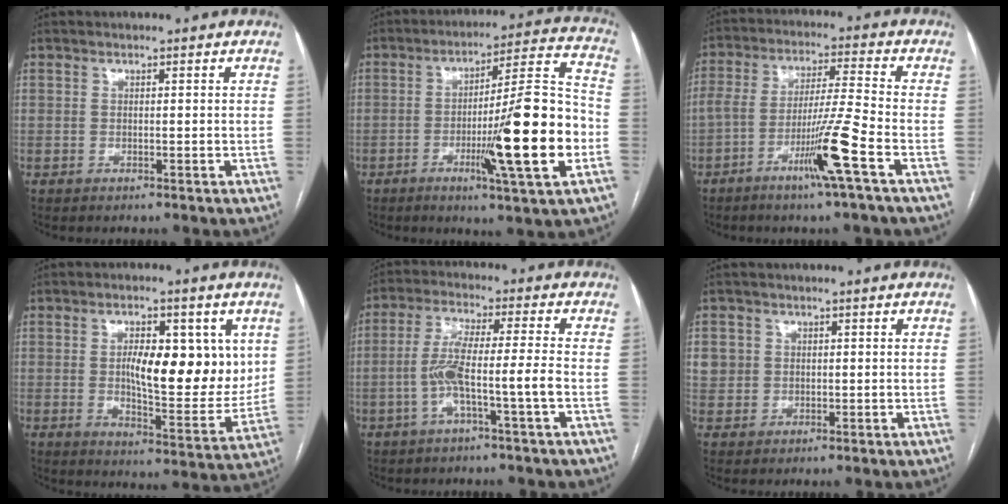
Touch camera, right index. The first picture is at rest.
{"total": 18.2, "force": [-4.9, 0.0, 17.5], "torque": [-0.270, -0.007, -0.078]}
{"total": 10.3, "force": [-5.1, -1.5, 8.8], "torque": [-0.170, -0.005, -0.098]}
{"total": 14.1, "force": [2.8, 5.2, 12.8], "torque": [-0.176, 0.002, 0.050]}
{"total": 9.4, "force": [-2.9, -0.9, 8.9], "torque": [-0.181, 0.017, -0.054]}
{"total": 3.3, "force": [0.7, 3.1, 0.6], "torque": [-0.010, 0.008, 0.019]}